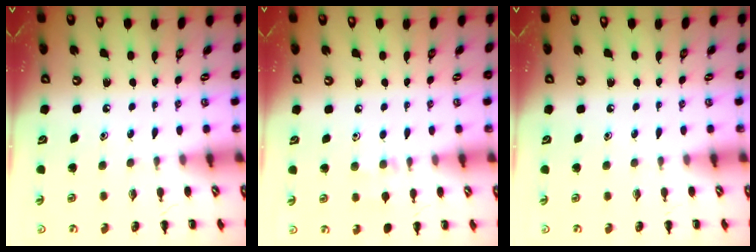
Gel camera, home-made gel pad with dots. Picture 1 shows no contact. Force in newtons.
{"total": 6.2, "press": 6.0, "slide": 1.8}
{"total": 0.0}